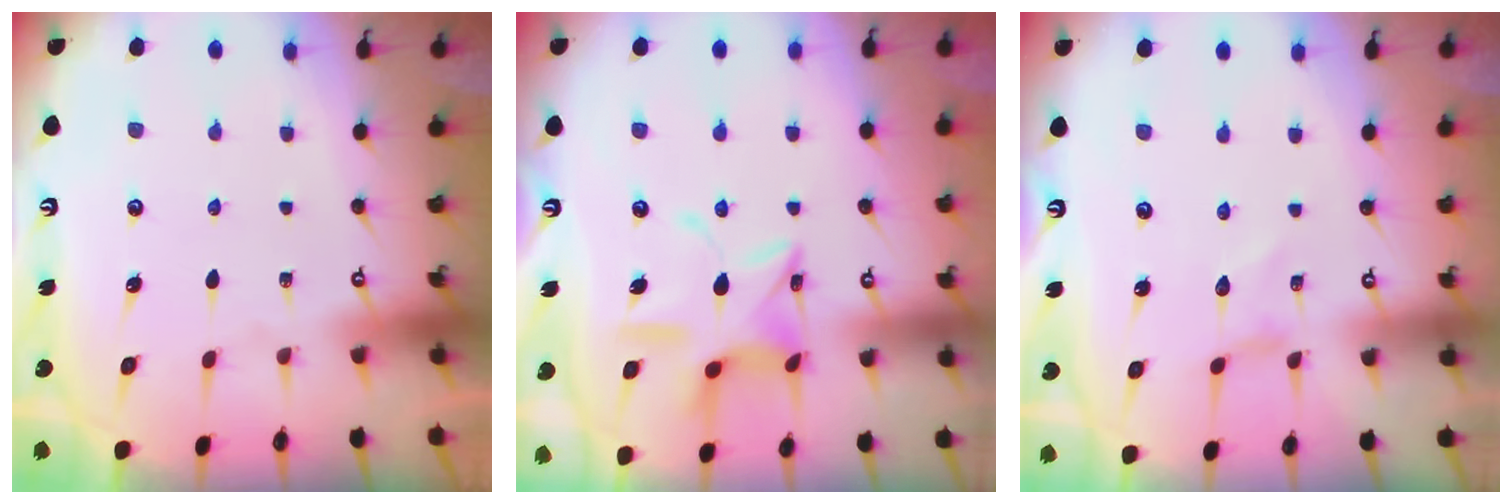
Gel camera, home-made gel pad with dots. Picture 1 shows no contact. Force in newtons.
{"total": 12.0, "press": 12.0, "slide": 0.9}
{"total": 0.0}